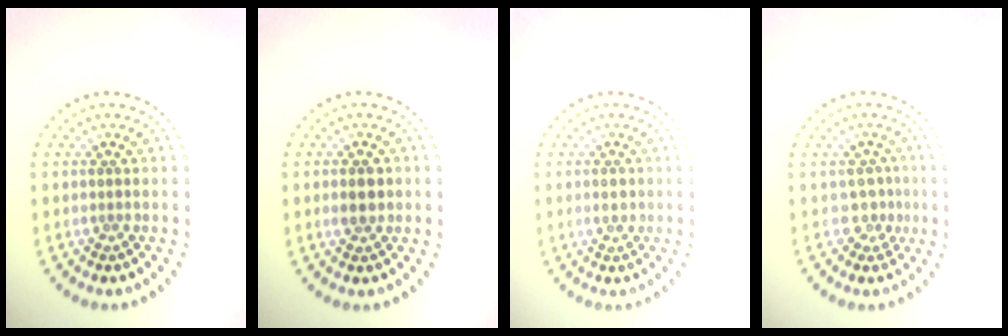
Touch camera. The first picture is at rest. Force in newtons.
{"total": 2.3, "press": 2.3, "slide": 0.0}
{"total": 1.4, "press": 1.4, "slide": 0.1}
{"total": 2.1, "press": 1.4, "slide": 1.6}